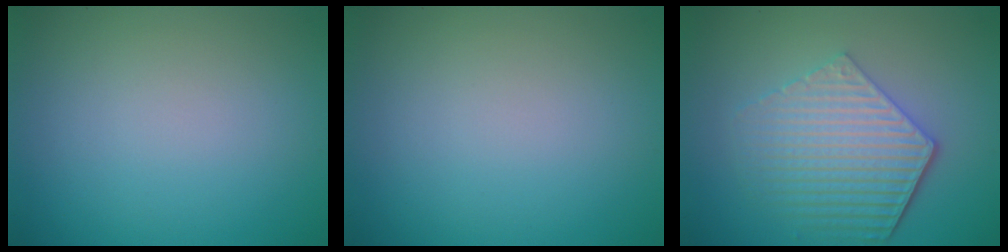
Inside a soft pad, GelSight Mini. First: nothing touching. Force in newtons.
{"total": 0.0}
{"total": 5.9, "press": 4.4, "slide": 3.9}